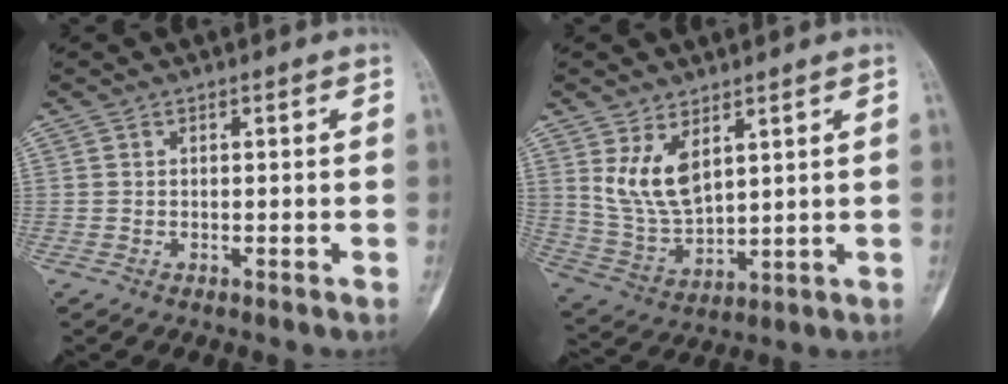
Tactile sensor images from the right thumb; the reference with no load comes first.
{"total": 9.8, "force": [4.3, 5.2, 7.1], "torque": [-0.126, -0.026, 0.104]}